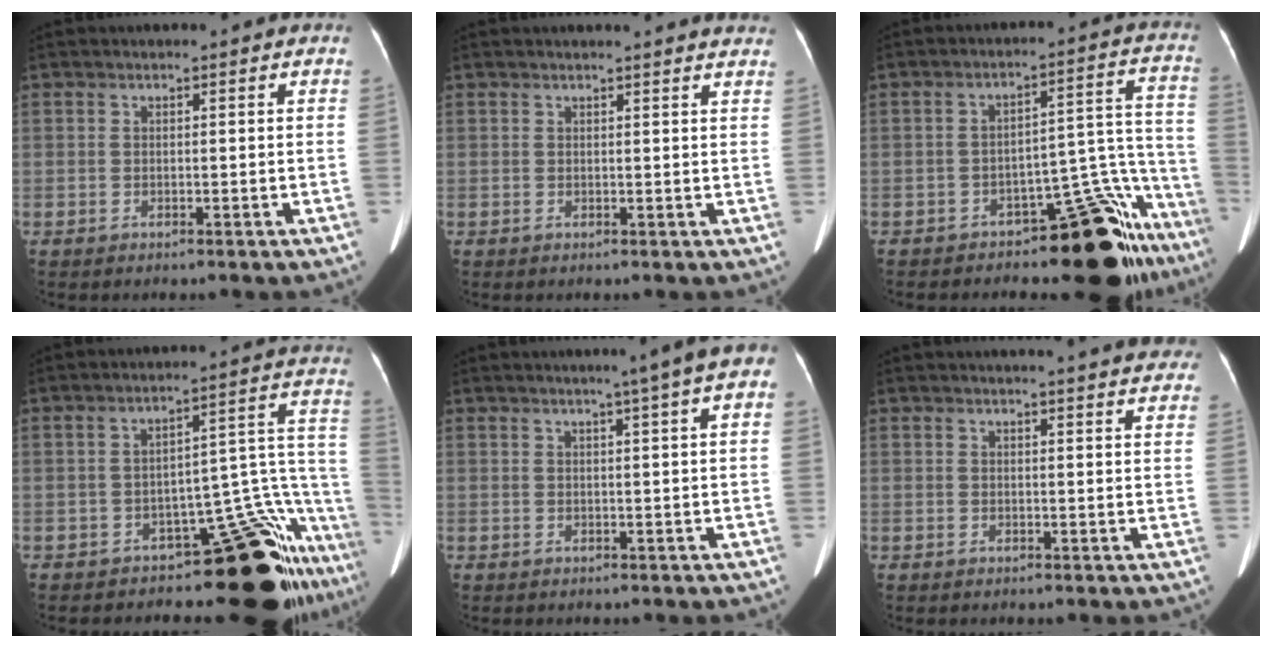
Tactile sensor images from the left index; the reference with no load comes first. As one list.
[{"total": 8.4, "force": [8.0, 0.4, 2.2], "torque": [-0.018, 0.001, 0.066]}, {"total": 14.7, "force": [-11.8, 3.8, 8.0], "torque": [-0.033, 0.061, -0.156]}, {"total": 15.0, "force": [-11.0, 2.7, 9.8], "torque": [-0.042, 0.063, -0.140]}, {"total": 6.9, "force": [3.8, -0.1, 5.7], "torque": [-0.068, 0.018, 0.036]}, {"total": 13.3, "force": [12.2, 1.7, 5.1], "torque": [-0.049, -0.003, 0.125]}]